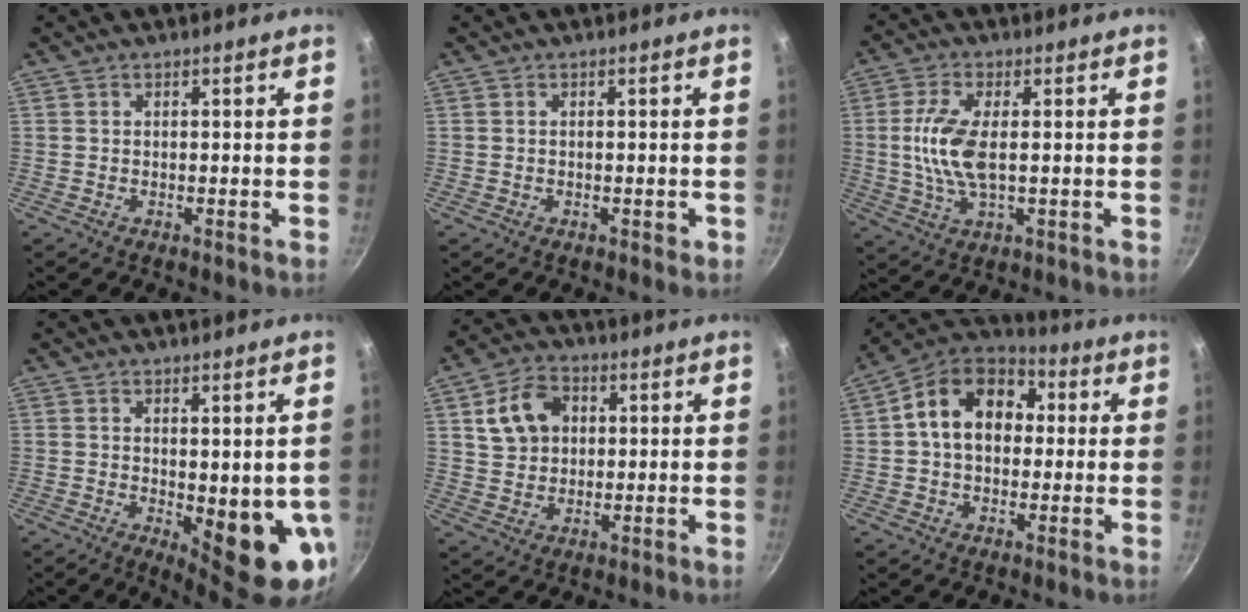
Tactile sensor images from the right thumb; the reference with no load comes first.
{"total": 0.8, "force": [-0.2, 0.5, 0.6], "torque": [-0.005, 0.003, -0.003]}
{"total": 9.0, "force": [0.3, 3.7, 8.2], "torque": [-0.176, 0.000, 0.004]}
{"total": 11.8, "force": [-1.2, 4.0, 11.1], "torque": [-0.122, -0.020, -0.002]}
{"total": 9.6, "force": [2.5, 7.5, 5.4], "torque": [-0.076, 0.010, 0.039]}
{"total": 14.9, "force": [2.1, 10.9, 9.9], "torque": [-0.125, 0.033, 0.013]}